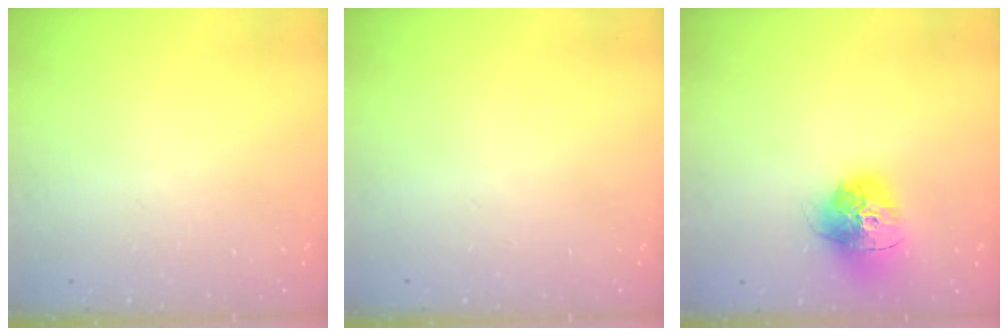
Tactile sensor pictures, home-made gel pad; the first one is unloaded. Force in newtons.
{"total": 0.0}
{"total": 16.0, "press": 16.0, "slide": 1.5}